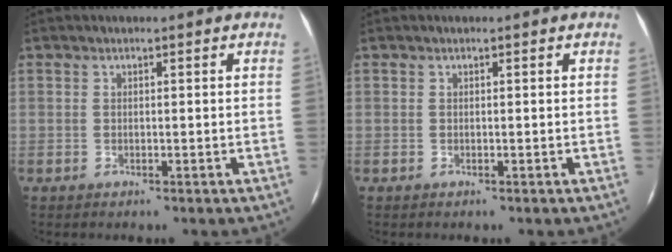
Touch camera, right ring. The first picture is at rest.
{"total": 0.0}